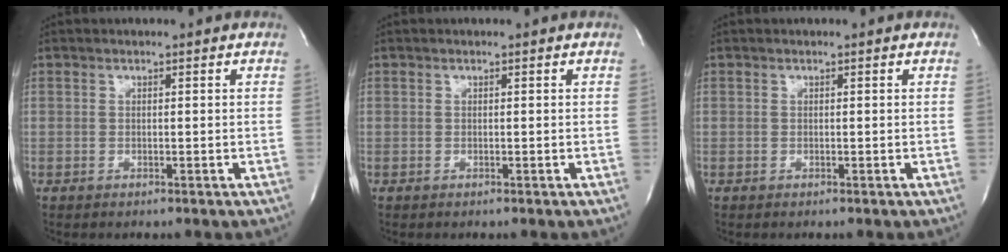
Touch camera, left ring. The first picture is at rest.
{"total": 0.0}
{"total": 0.0}